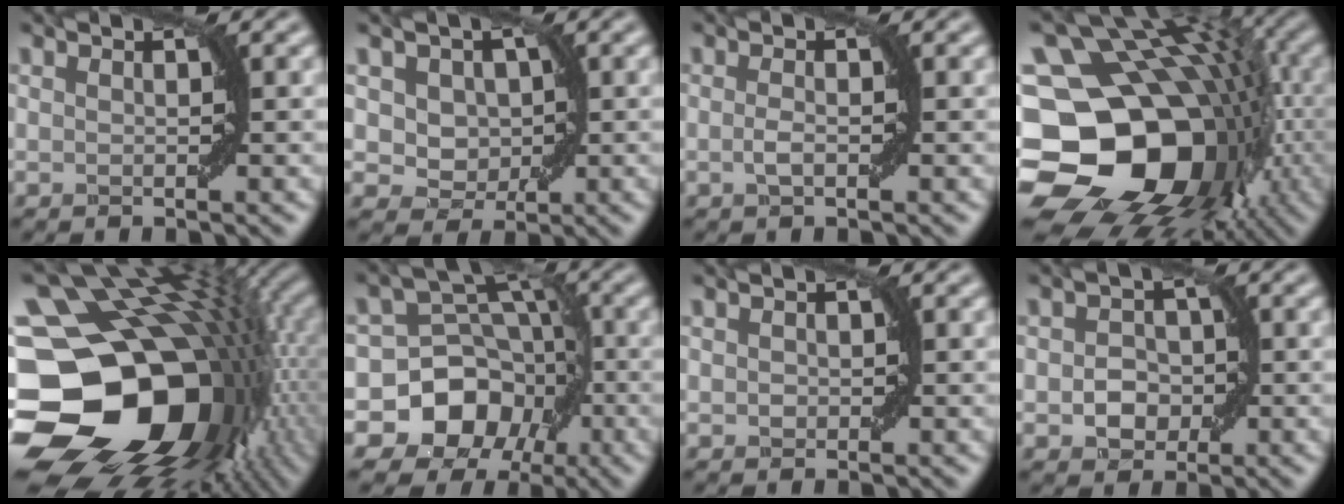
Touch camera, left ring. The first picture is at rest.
{"total": 3.8, "force": [1.0, 3.1, 2.0], "torque": [-0.029, 0.007, 0.013]}
{"total": 1.2, "force": [-0.3, 0.4, 1.1], "torque": [-0.026, 0.003, -0.006]}
{"total": 20.8, "force": [-3.7, 16.6, 12.1], "torque": [-0.206, -0.015, -0.064]}
{"total": 21.4, "force": [-2.8, 15.9, 14.1], "torque": [-0.287, -0.059, -0.012]}
{"total": 9.4, "force": [-3.7, 8.0, 3.4], "torque": [-0.043, 0.013, -0.098]}
{"total": 0.7, "force": [0.0, 0.6, 0.3], "torque": [-0.004, 0.000, -0.001]}
{"total": 2.6, "force": [-0.6, 2.2, 1.4], "torque": [-0.019, 0.001, -0.012]}